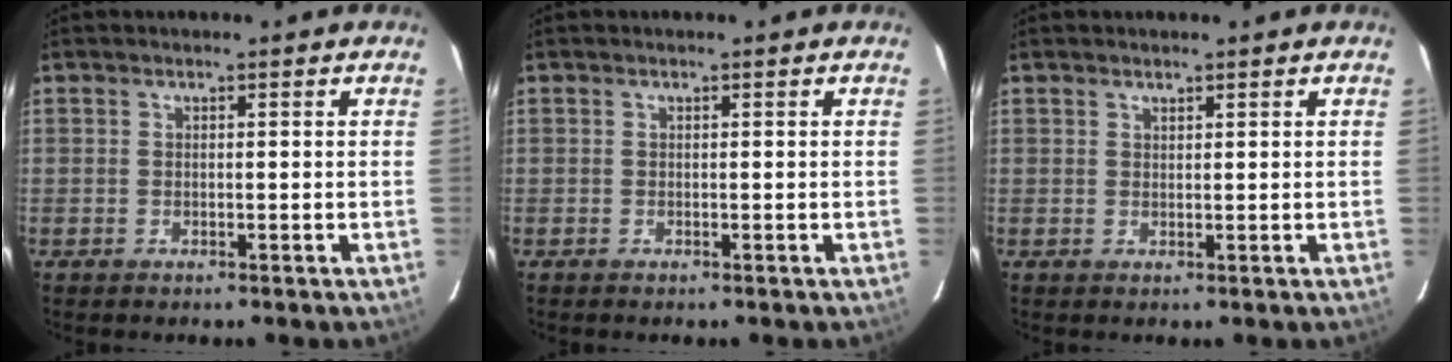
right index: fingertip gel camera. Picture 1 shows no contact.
{"total": 0.0}
{"total": 0.8, "force": [0.8, 0.2, 0.1], "torque": [-0.002, 0.000, 0.015]}